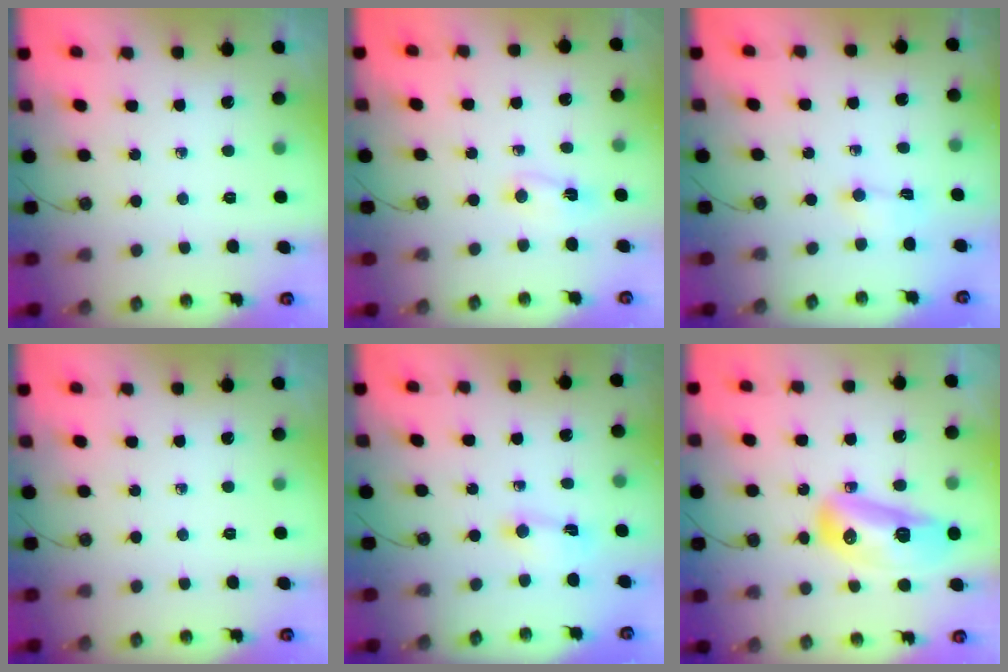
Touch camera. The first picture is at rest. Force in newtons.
{"total": 11.3, "press": 2.7, "slide": 10.9}
{"total": 1.5, "press": 1.3, "slide": 0.7}
{"total": 0.0}
{"total": 1.5, "press": 1.5, "slide": 0.2}
{"total": 14.2, "press": 14.2, "slide": 1.5}